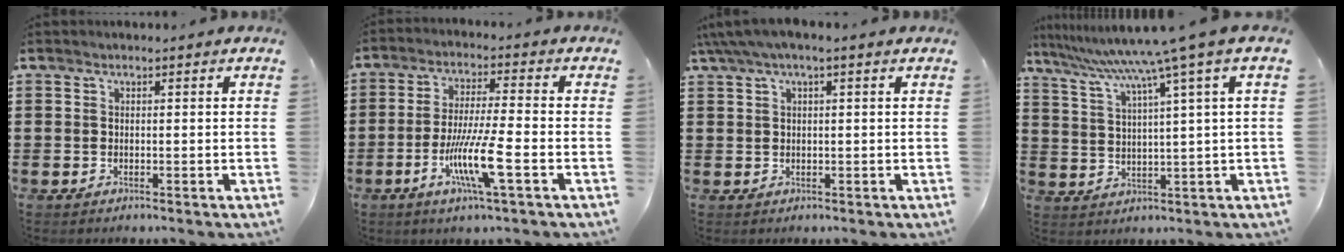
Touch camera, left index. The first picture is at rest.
{"total": 9.7, "force": [-3.8, 1.0, 8.9], "torque": [-0.178, -0.011, -0.075]}
{"total": 2.4, "force": [0.8, 0.6, 2.1], "torque": [-0.049, 0.001, 0.010]}
{"total": 8.3, "force": [5.4, -1.1, 6.2], "torque": [-0.139, -0.037, 0.085]}